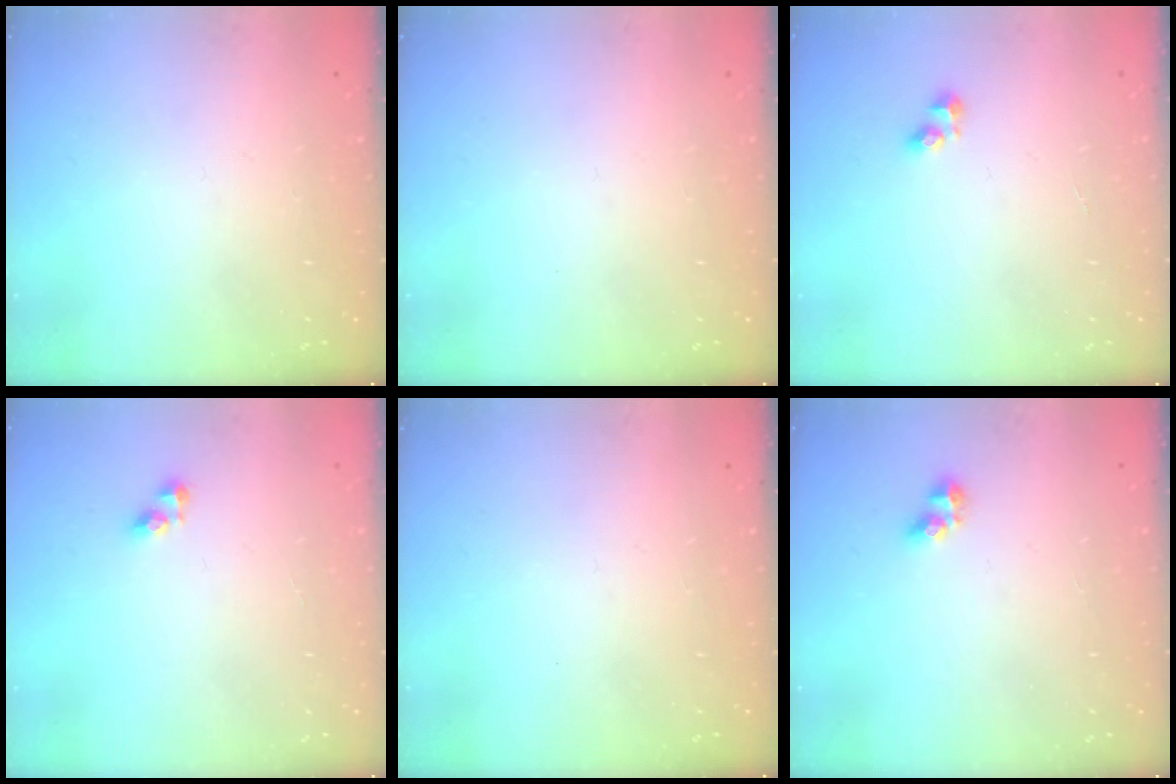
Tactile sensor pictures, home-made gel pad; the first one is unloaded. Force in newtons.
{"total": 0.0}
{"total": 2.5, "press": 2.5, "slide": 0.2}
{"total": 4.8, "press": 4.7, "slide": 0.3}
{"total": 0.0}
{"total": 3.3, "press": 3.3, "slide": 0.2}